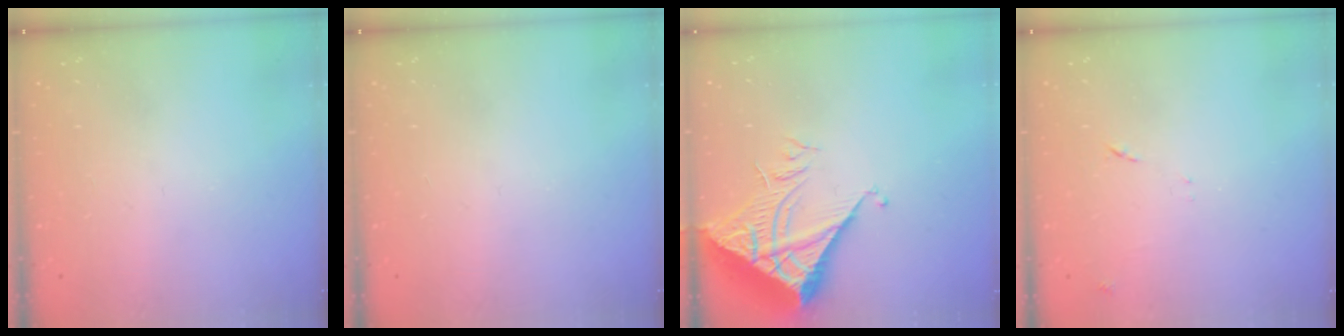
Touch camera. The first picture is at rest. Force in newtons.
{"total": 0.0}
{"total": 8.4, "press": 8.4, "slide": 1.0}
{"total": 8.5, "press": 8.5, "slide": 0.7}